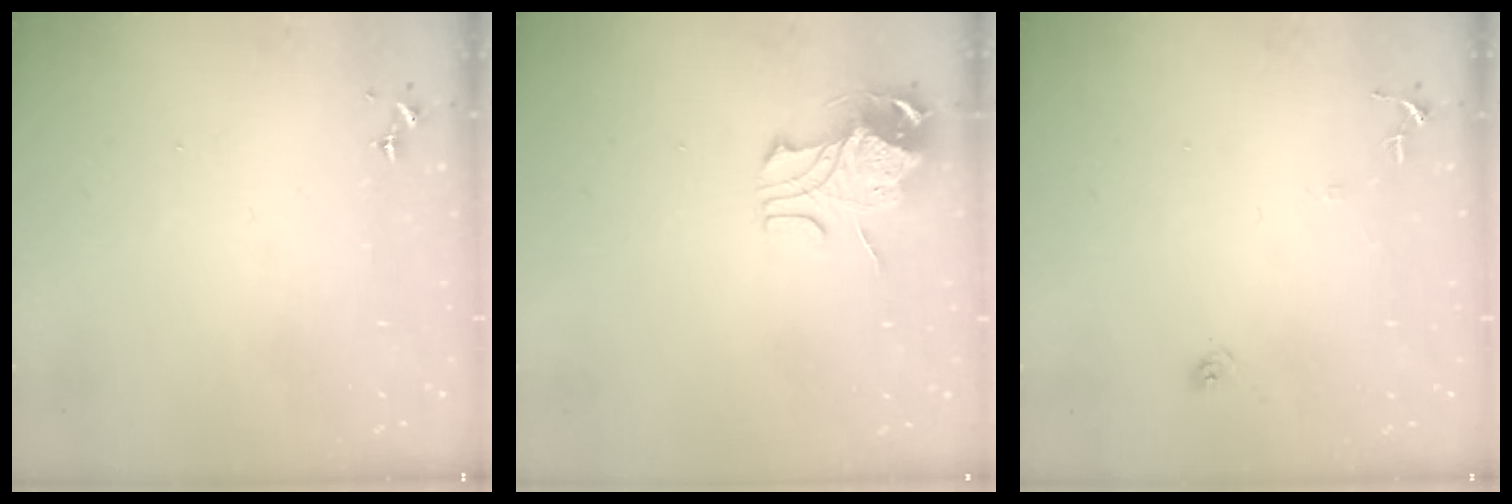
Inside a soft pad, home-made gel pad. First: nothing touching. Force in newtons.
{"total": 9.6, "press": 9.6, "slide": 1.0}
{"total": 6.4, "press": 6.4, "slide": 0.6}